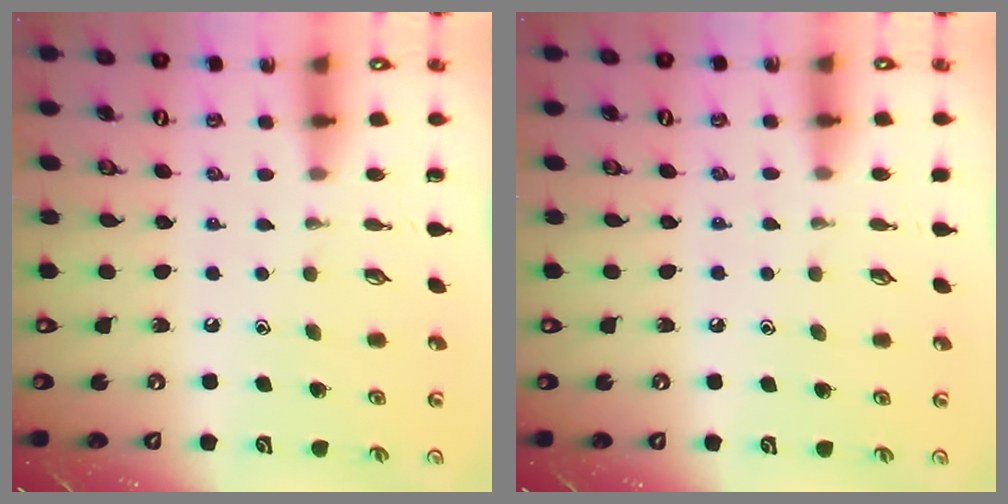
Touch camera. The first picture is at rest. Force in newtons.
{"total": 3.5, "press": 3.4, "slide": 0.5}